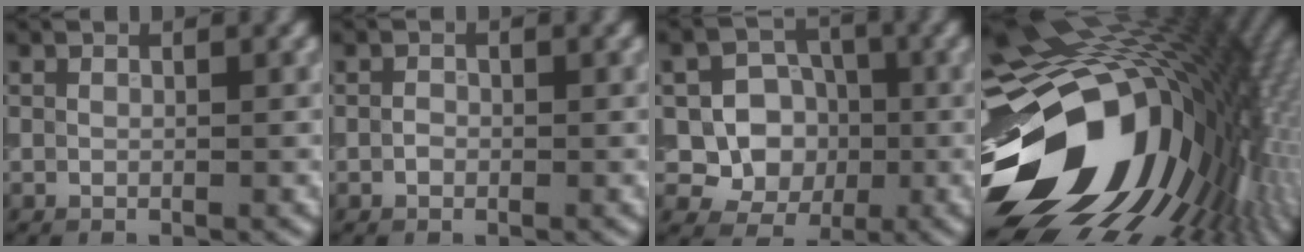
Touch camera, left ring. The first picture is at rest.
{"total": 0.7, "force": [-0.2, 0.6, 0.4], "torque": [-0.006, 0.000, -0.007]}
{"total": 8.1, "force": [-0.5, 7.4, 3.3], "torque": [-0.050, 0.010, -0.035]}
{"total": 21.1, "force": [-1.5, 13.9, 15.8], "torque": [-0.268, -0.032, -0.024]}